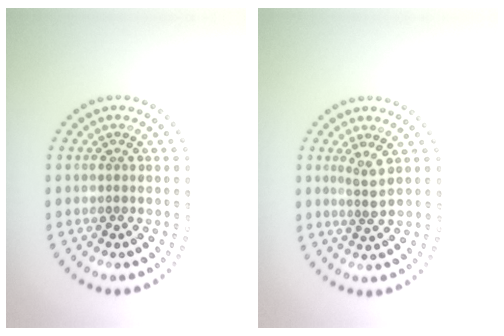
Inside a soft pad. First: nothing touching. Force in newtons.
{"total": 1.6, "press": 1.1, "slide": 1.2}